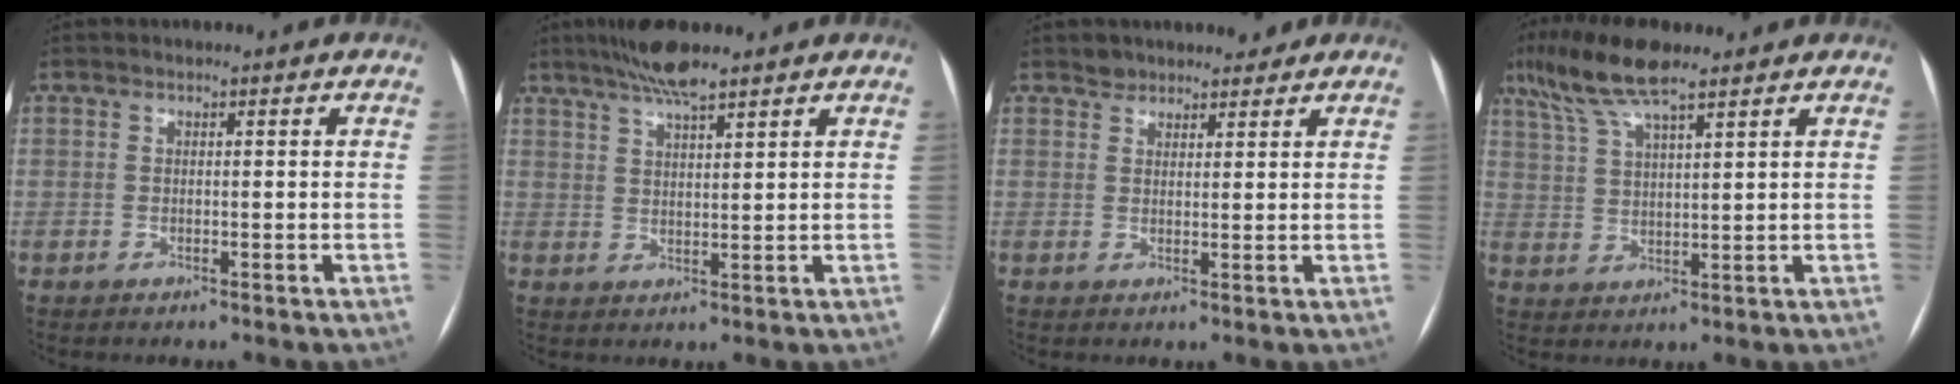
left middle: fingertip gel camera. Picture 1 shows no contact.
{"total": 6.2, "force": [4.9, 0.4, 3.7], "torque": [-0.069, 0.013, 0.088]}
{"total": 3.6, "force": [3.1, 1.8, 0.3], "torque": [0.006, 0.009, 0.045]}
{"total": 9.4, "force": [6.9, 1.4, 6.2], "torque": [-0.132, 0.021, 0.130]}